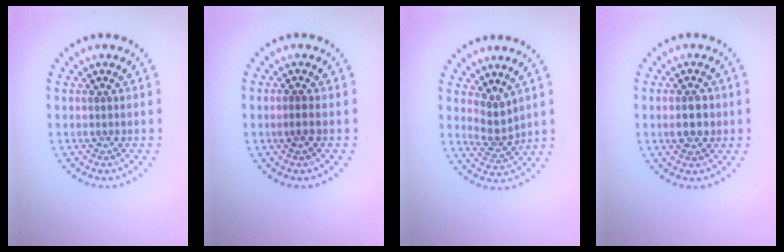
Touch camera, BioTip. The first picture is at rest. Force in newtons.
{"total": 0.9, "press": 0.9, "slide": 0.2}
{"total": 2.2, "press": 1.6, "slide": 1.4}
{"total": 2.2, "press": 2.2, "slide": 0.1}